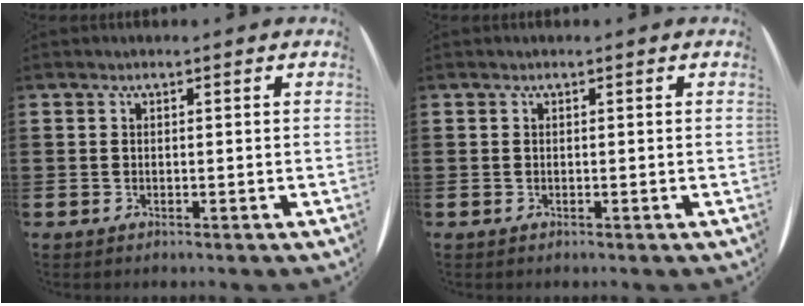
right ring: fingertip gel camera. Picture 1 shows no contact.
{"total": 0.0}